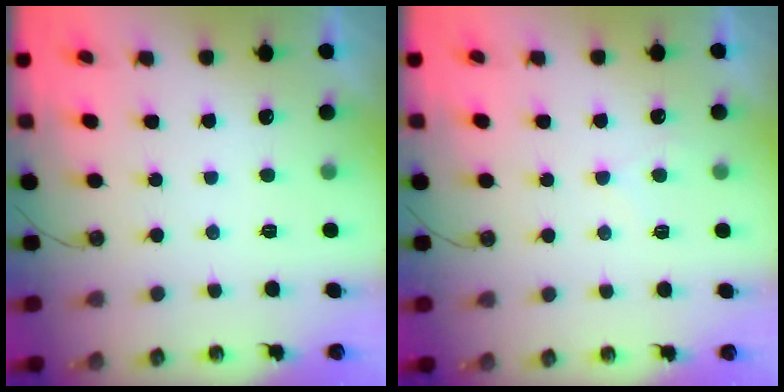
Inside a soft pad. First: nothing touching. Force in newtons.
{"total": 6.3, "press": 6.2, "slide": 0.8}